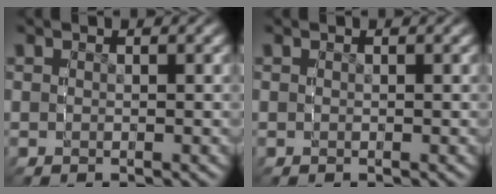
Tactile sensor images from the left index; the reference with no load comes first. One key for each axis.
{"total": 0.0}